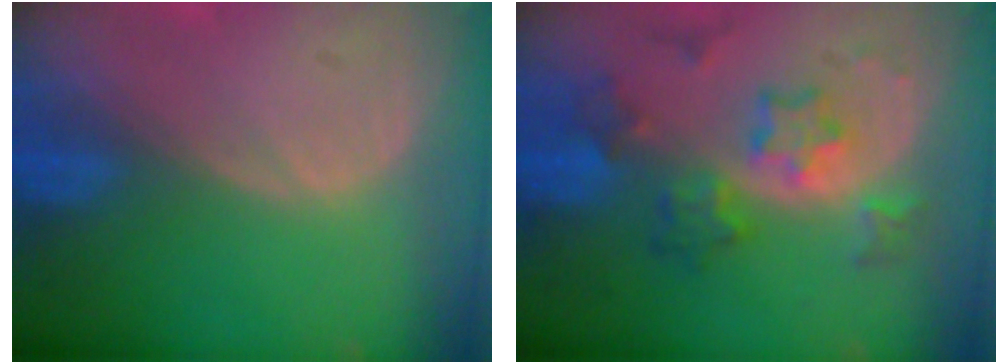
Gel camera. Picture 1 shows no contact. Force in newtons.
{"total": 7.1, "press": 7.1, "slide": 0.3}